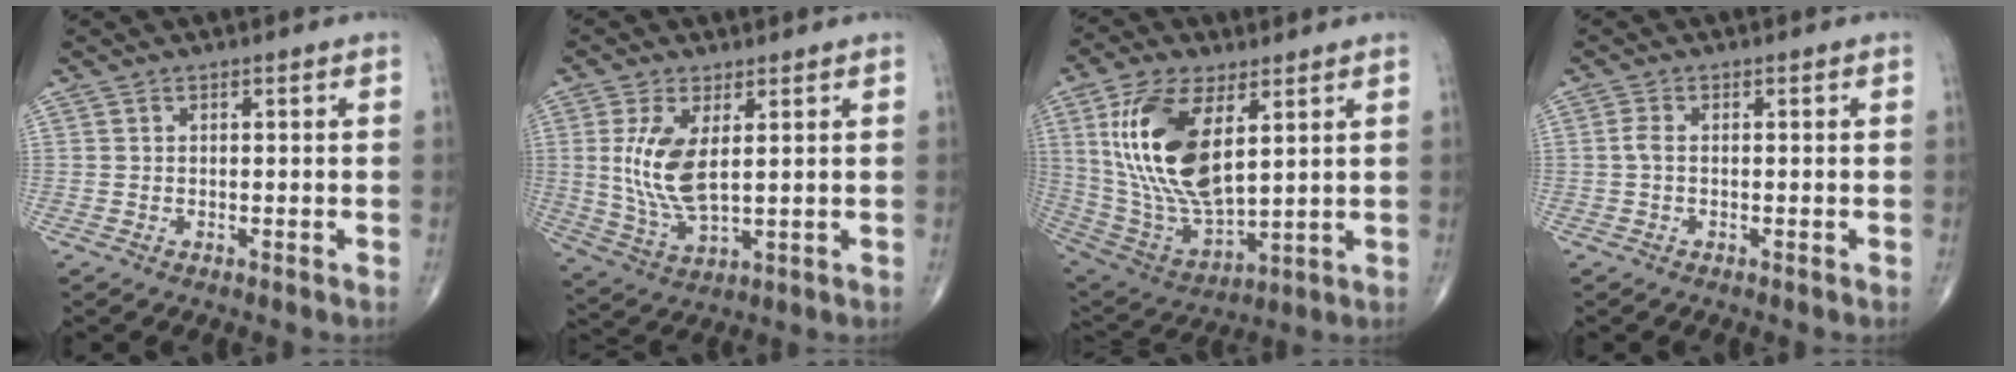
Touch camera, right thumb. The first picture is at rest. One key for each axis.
{"total": 10.0, "fx": 2.0, "fy": 4.4, "fz": 8.8, "tx": -0.186, "ty": -0.016, "tz": 0.050}
{"total": 20.1, "fx": 5.8, "fy": 9.4, "fz": 16.8, "tx": -0.329, "ty": -0.027, "tz": 0.121}
{"total": 1.4, "fx": -0.2, "fy": 0.6, "fz": 1.3, "tx": -0.029, "ty": 0.000, "tz": -0.007}